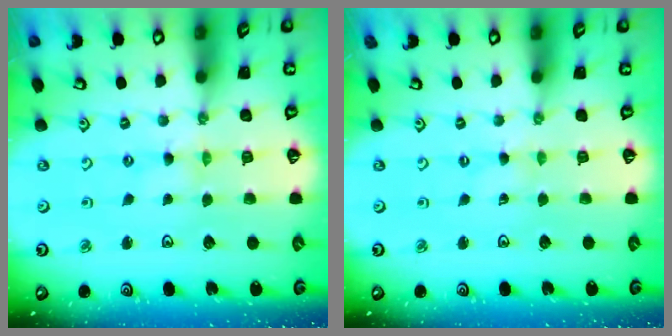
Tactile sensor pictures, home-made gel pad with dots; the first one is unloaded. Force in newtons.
{"total": 0.0}